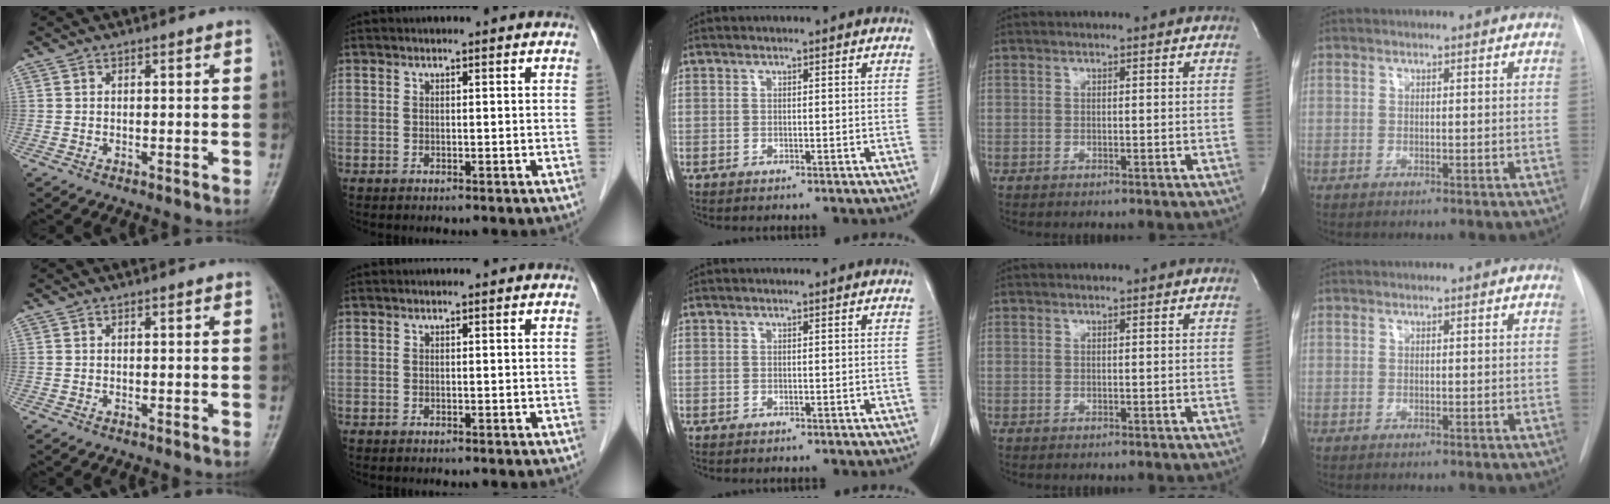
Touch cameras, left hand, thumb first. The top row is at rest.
{}